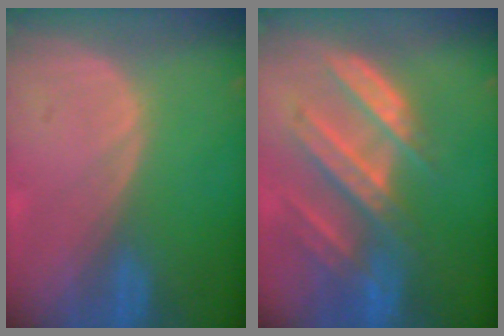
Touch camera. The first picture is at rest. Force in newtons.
{"total": 9.0, "press": 8.1, "slide": 4.0}